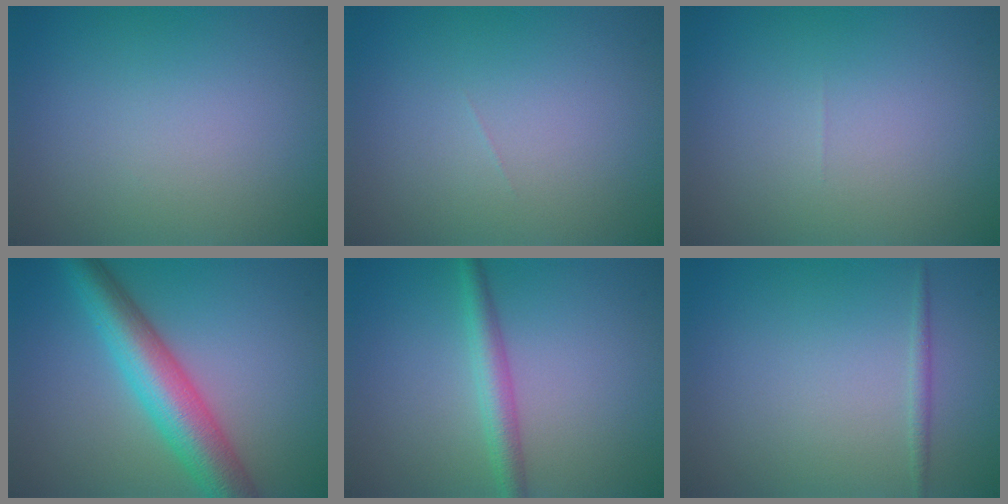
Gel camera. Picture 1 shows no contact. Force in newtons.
{"total": 0.0}
{"total": 0.0}
{"total": 7.2, "press": 7.2, "slide": 0.1}
{"total": 2.7, "press": 2.7, "slide": 0.0}
{"total": 0.8, "press": 0.8, "slide": 0.0}